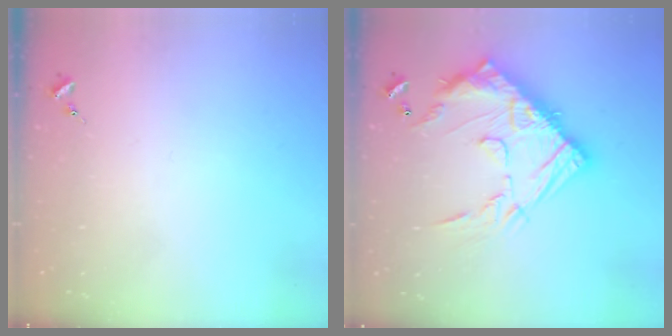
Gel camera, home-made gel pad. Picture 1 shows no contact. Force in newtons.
{"total": 21.0, "press": 21.0, "slide": 1.6}